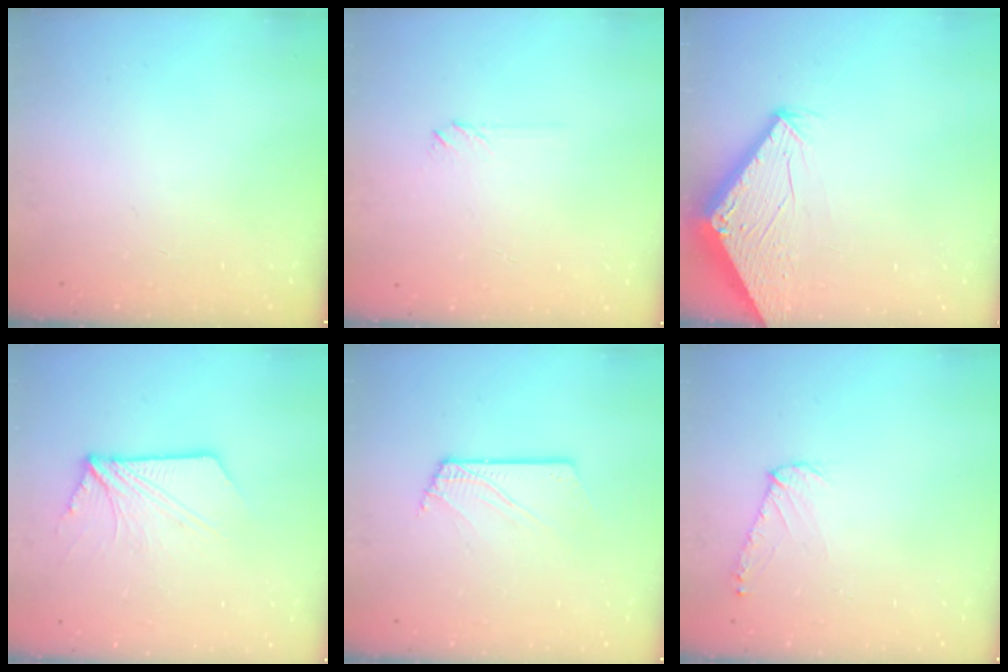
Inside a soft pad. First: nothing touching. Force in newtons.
{"total": 2.0, "press": 2.0, "slide": 0.3}
{"total": 2.8, "press": 2.8, "slide": 0.1}
{"total": 9.8, "press": 9.7, "slide": 0.9}
{"total": 2.6, "press": 2.6, "slide": 0.3}
{"total": 7.3, "press": 7.2, "slide": 0.7}